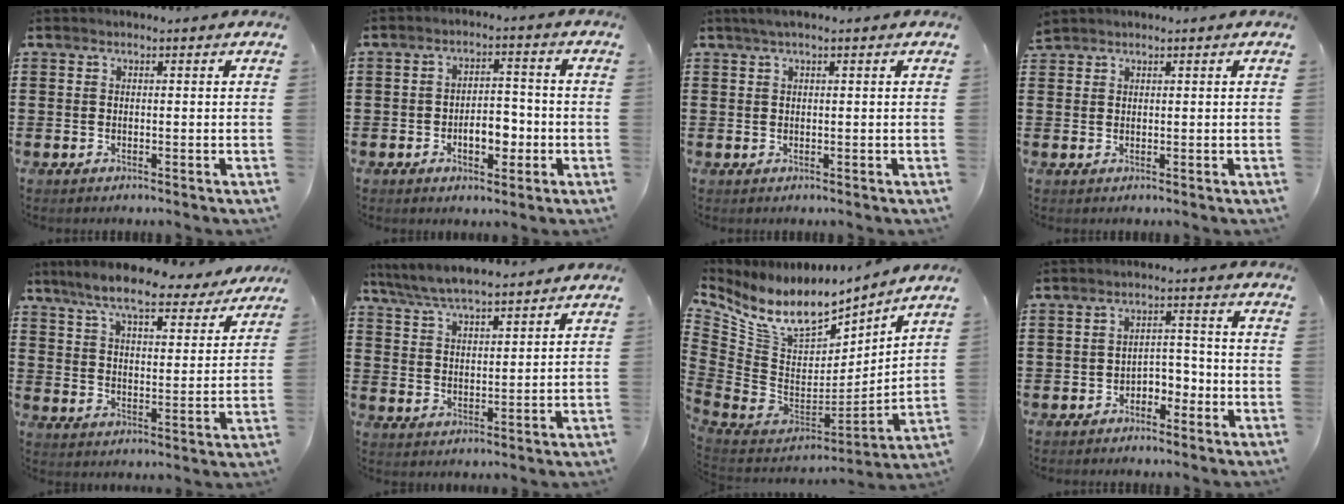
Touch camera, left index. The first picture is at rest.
{"total": 5.4, "force": [-1.6, 2.9, 4.3], "torque": [-0.070, 0.005, -0.032]}
{"total": 1.3, "force": [0.7, 0.0, 1.1], "torque": [-0.021, 0.000, 0.013]}
{"total": 1.2, "force": [1.2, 0.2, 0.1], "torque": [-0.004, 0.000, 0.024]}
{"total": 9.3, "force": [8.1, 1.0, 4.5], "torque": [-0.109, -0.037, 0.141]}
{"total": 6.2, "force": [5.8, 0.8, 2.0], "torque": [-0.061, -0.017, 0.106]}
{"total": 11.0, "force": [7.4, 5.1, 6.4], "torque": [-0.156, -0.054, 0.131]}
{"total": 3.1, "force": [-2.5, 1.5, 1.1], "torque": [-0.025, 0.007, -0.052]}